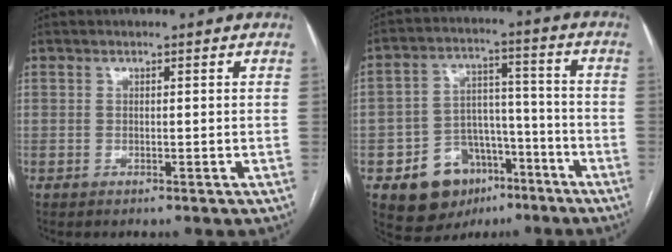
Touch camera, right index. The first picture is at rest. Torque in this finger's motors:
{"motor_torque": [0.01, -0.05, -0.26, -0.04]}